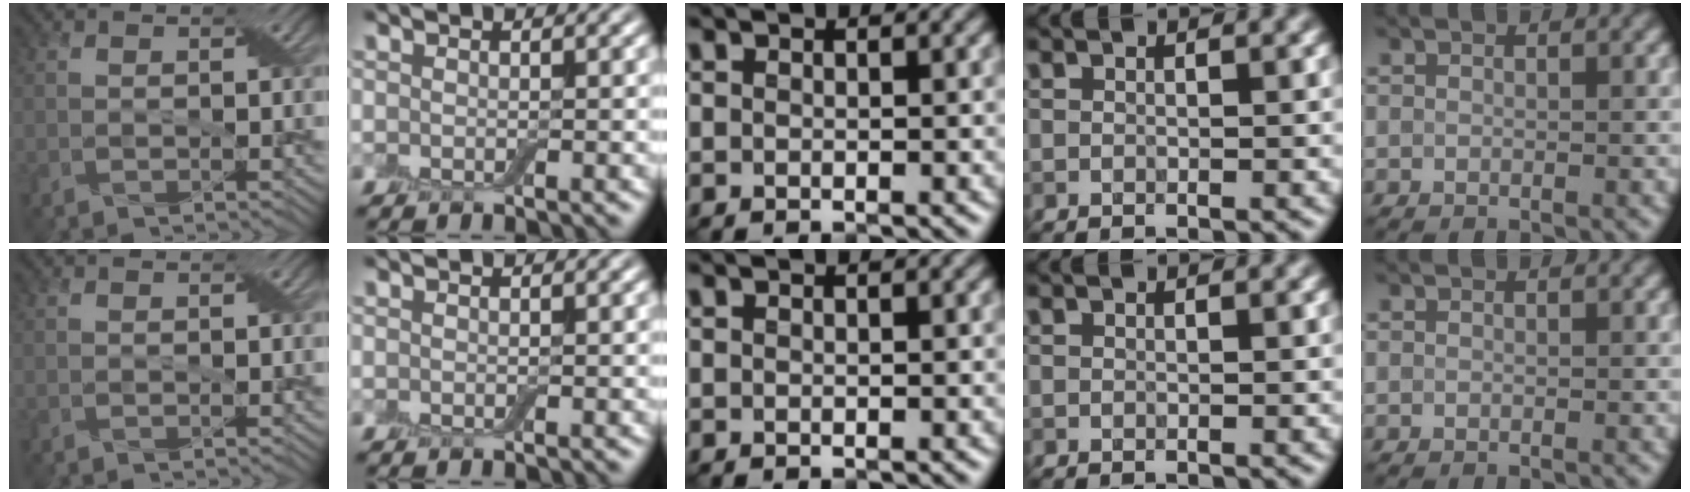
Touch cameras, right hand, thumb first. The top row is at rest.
{}